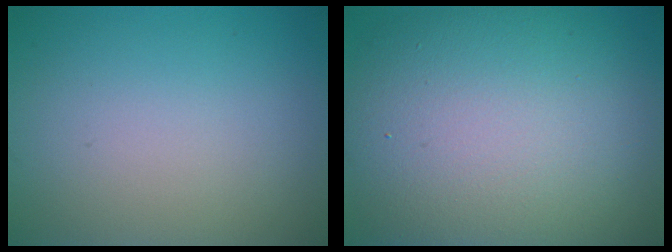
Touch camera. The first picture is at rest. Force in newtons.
{"total": 14.1, "press": 14.1, "slide": 0.9}